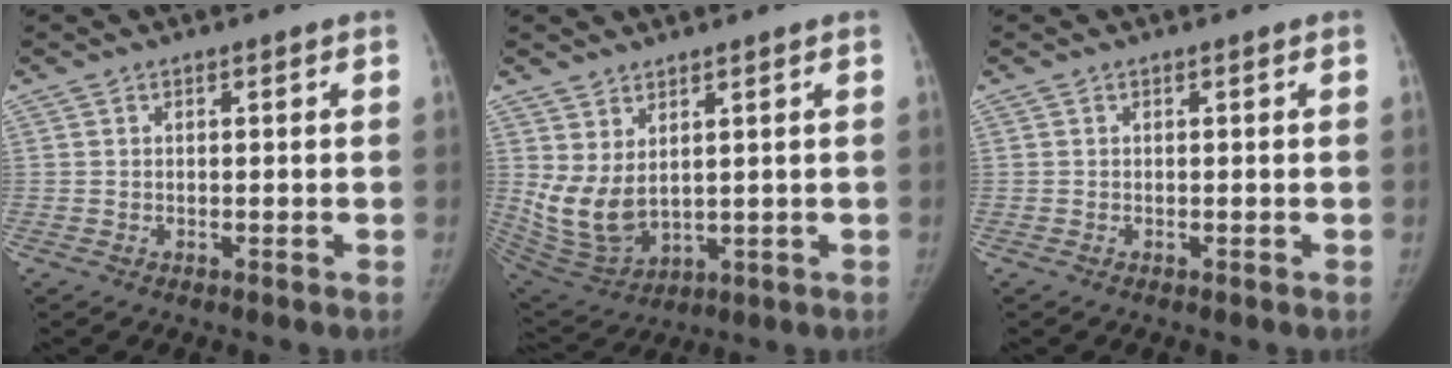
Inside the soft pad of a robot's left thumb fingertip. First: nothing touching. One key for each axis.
{"total": 9.5, "fx": 2.7, "fy": 5.4, "fz": 7.3, "tx": -0.141, "ty": -0.023, "tz": 0.076}
{"total": 0.0}